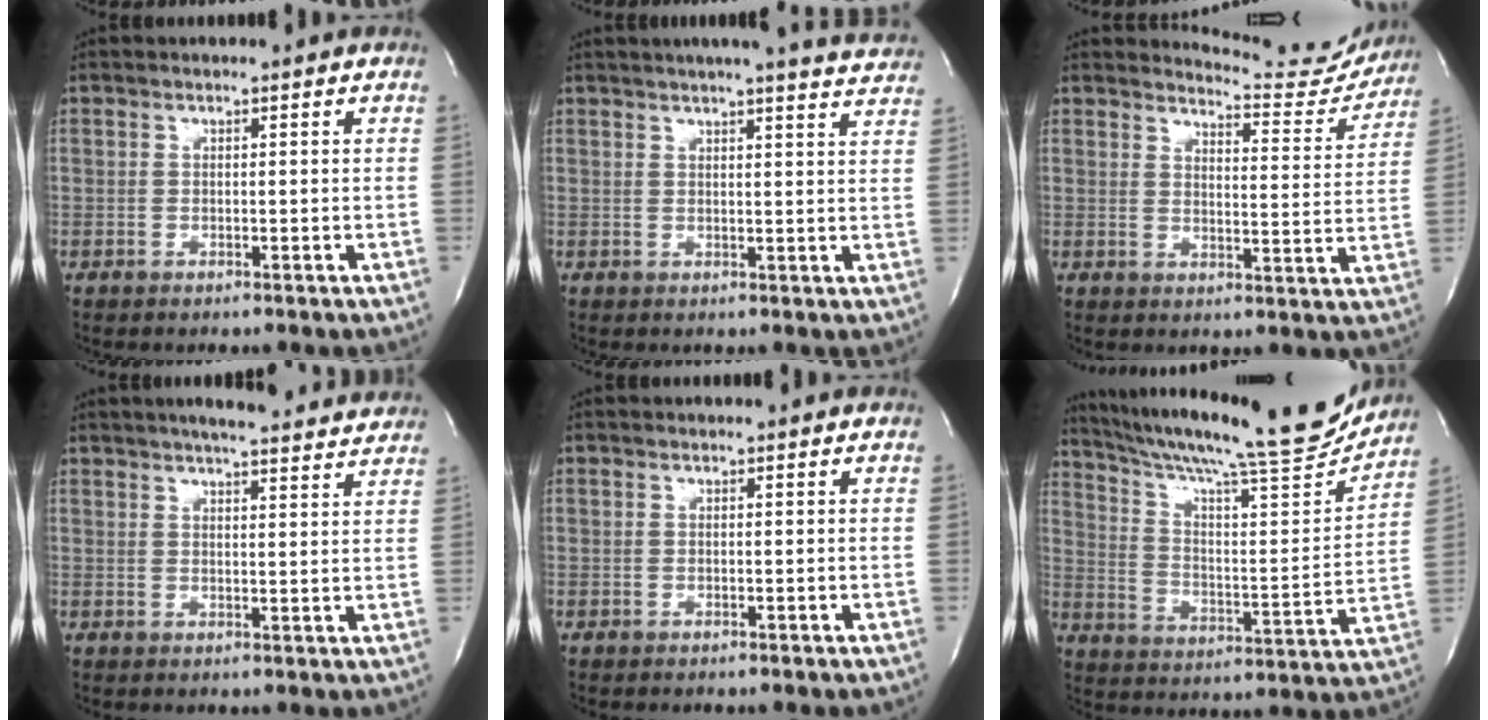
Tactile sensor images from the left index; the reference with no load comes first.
{"total": 17.4, "force": [16.0, 0.8, 6.8], "torque": [-0.096, -0.021, 0.182]}
{"total": 10.4, "force": [10.3, 1.0, -0.5], "torque": [0.014, -0.054, 0.112]}
{"total": 14.0, "force": [12.6, 1.8, 5.8], "torque": [-0.079, 0.015, 0.152]}
{"total": 0.0}
{"total": 23.2, "force": [20.8, 1.3, 10.1], "torque": [-0.170, -0.043, 0.300]}